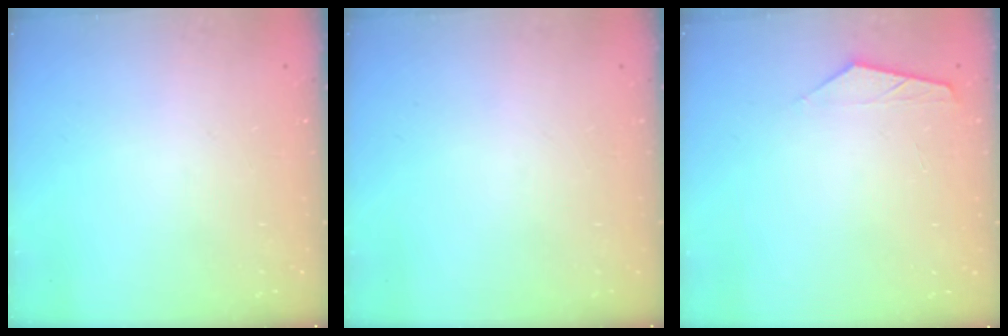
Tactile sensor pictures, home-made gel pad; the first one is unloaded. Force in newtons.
{"total": 0.0}
{"total": 1.5, "press": 1.5, "slide": 0.3}